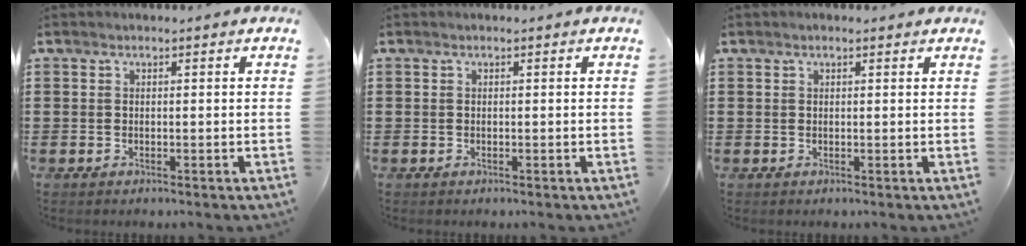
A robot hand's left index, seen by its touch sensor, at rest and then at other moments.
{"total": 0.0}
{"total": 0.7, "force": [0.5, 0.1, 0.5], "torque": [-0.010, 0.002, 0.009]}